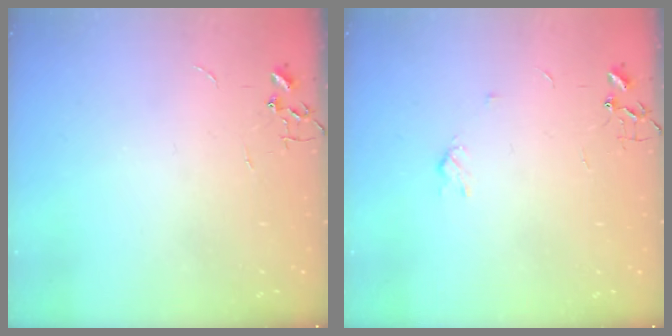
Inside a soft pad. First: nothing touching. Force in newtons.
{"total": 2.9, "press": 2.9, "slide": 0.5}